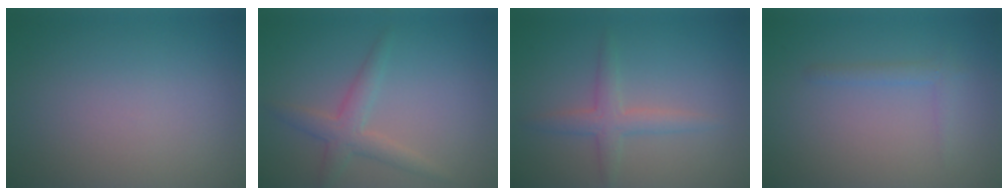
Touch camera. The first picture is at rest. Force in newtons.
{"total": 2.7, "press": 2.7, "slide": 0.2}
{"total": 2.5, "press": 2.5, "slide": 0.1}
{"total": 1.1, "press": 1.1, "slide": 0.1}